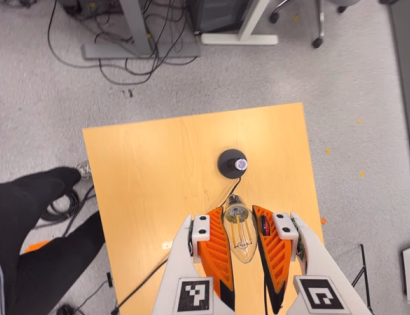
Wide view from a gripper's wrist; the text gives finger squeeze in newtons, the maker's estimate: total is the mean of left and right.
{"total": 23.4, "left": 26.2, "right": 20.5}